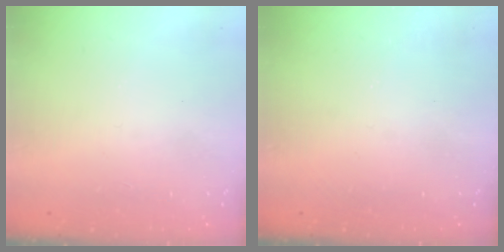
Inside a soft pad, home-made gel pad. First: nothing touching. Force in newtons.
{"total": 0.0}